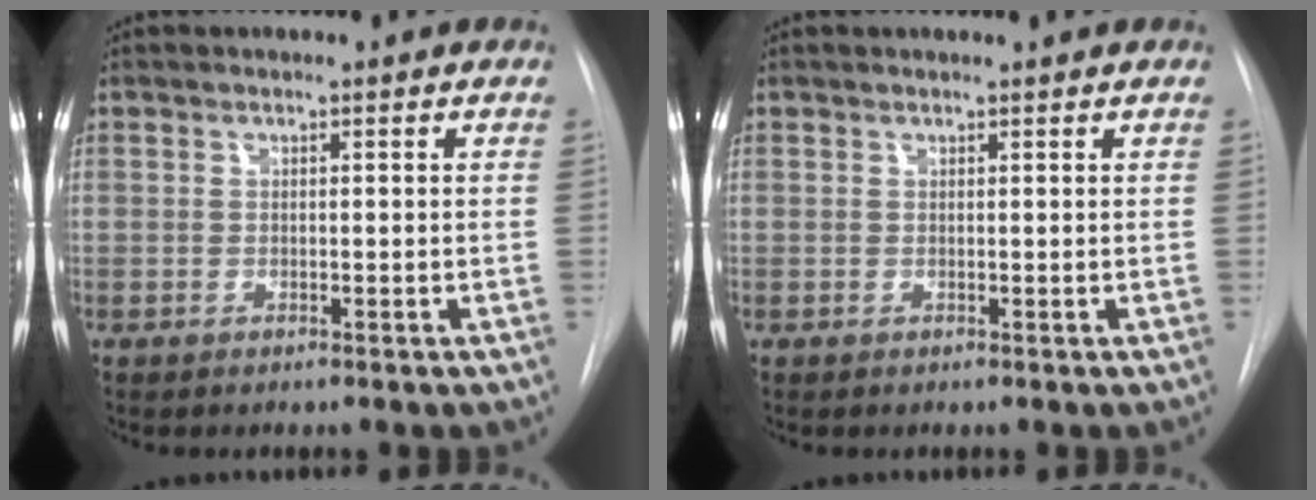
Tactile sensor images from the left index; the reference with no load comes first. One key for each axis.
{"total": 1.3, "fx": 1.3, "fy": -0.1, "fz": 0.3, "tx": -0.006, "ty": 0.008, "tz": 0.019}